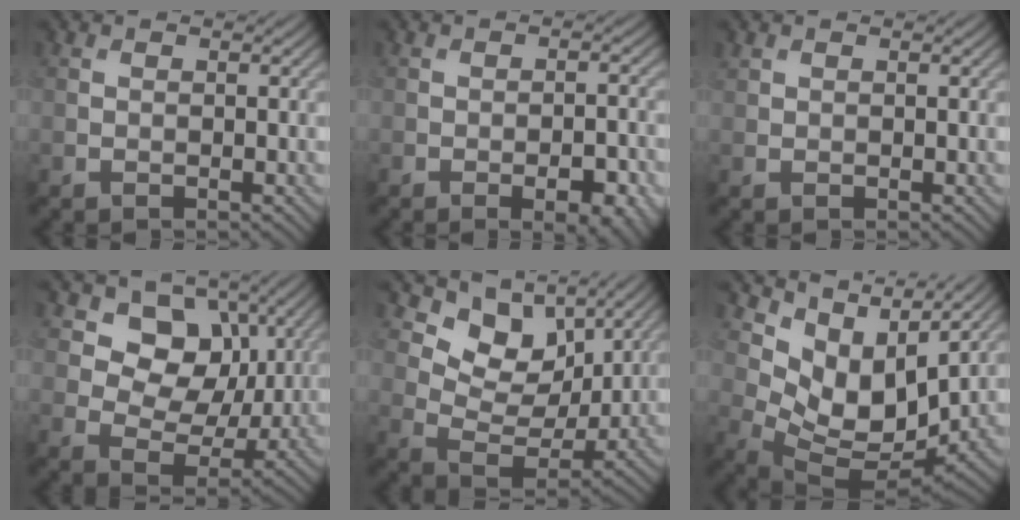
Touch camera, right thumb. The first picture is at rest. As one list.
[{"total": 6.2, "force": [-3.1, 2.4, 4.8], "torque": [-0.061, -0.001, -0.029]}, {"total": 0.6, "force": [0.5, 0.3, 0.1], "torque": [-0.004, -0.001, 0.015]}, {"total": 9.1, "force": [3.4, 7.0, 4.7], "torque": [-0.099, -0.014, 0.055]}, {"total": 9.6, "force": [5.5, 6.0, 5.2], "torque": [-0.099, -0.013, 0.093]}, {"total": 10.3, "force": [5.1, 5.7, 6.9], "torque": [-0.153, -0.011, 0.105]}]